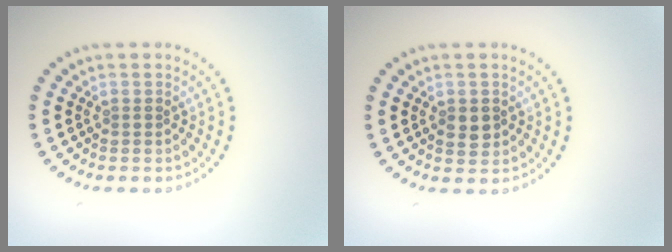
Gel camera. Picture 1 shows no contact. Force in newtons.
{"total": 1.9, "press": 1.8, "slide": 0.2}